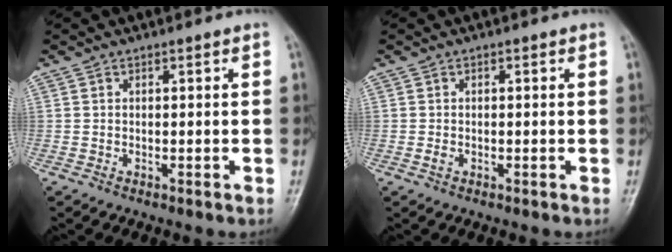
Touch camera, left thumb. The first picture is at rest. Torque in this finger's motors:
{"motor_torque": [-0.05, 0.89, 0.10, -0.13, -0.03]}